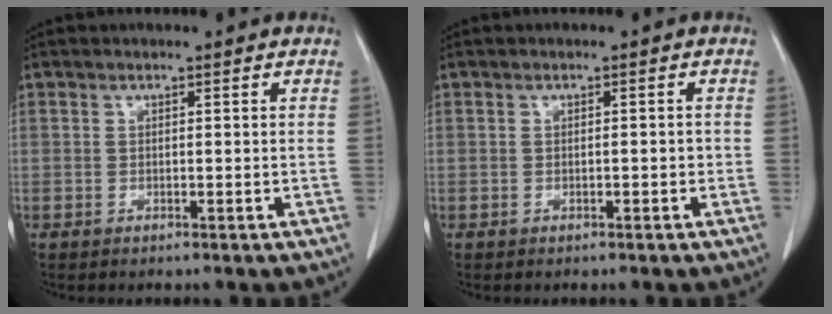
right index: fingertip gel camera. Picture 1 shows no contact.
{"total": 1.0, "force": [-0.2, 0.3, 0.9], "torque": [-0.012, 0.001, -0.004]}